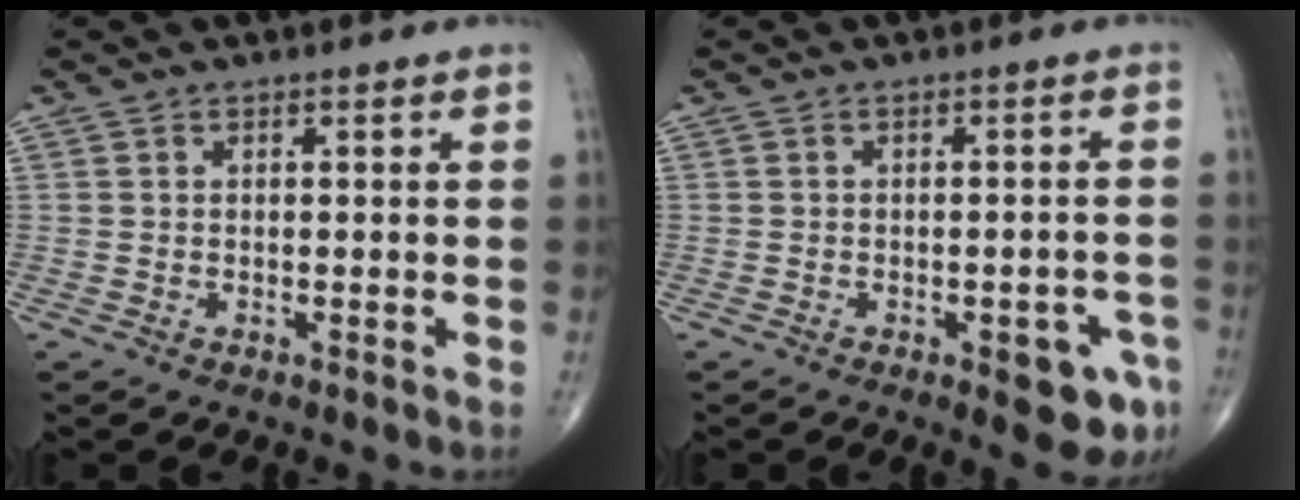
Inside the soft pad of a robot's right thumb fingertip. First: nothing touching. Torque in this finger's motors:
{"motor_torque": [0.76, 0.80, 0.45, -0.67, 0.13]}